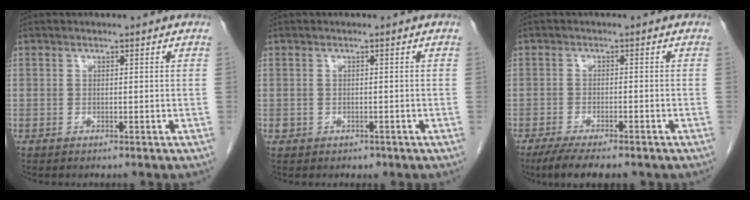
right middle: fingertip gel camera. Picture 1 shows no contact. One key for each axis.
{"total": 1.4, "fx": -0.6, "fy": 1.2, "fz": 0.4, "tx": -0.006, "ty": 0.004, "tz": -0.003}
{"total": 7.6, "fx": -5.9, "fy": 1.6, "fz": 4.5, "tx": -0.070, "ty": -0.014, "tz": -0.088}